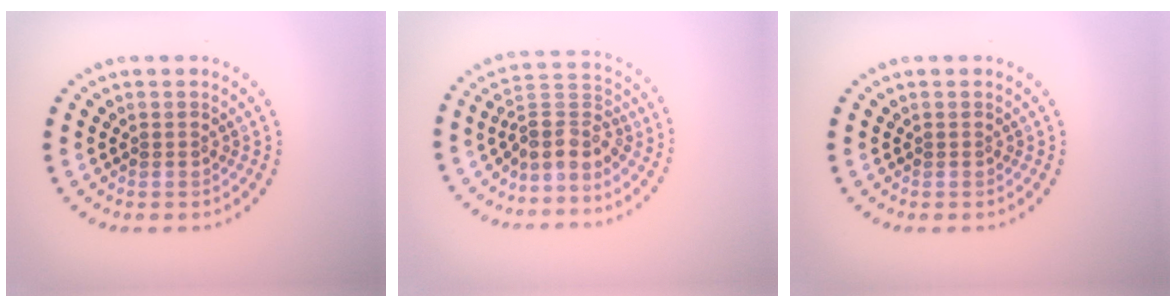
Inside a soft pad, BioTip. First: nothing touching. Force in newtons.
{"total": 3.3, "press": 2.5, "slide": 2.1}
{"total": 0.0}